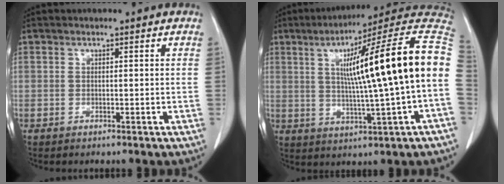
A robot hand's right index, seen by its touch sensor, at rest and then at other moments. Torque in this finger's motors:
{"motor_torque": [1.23, -0.40, 1.05, 0.21]}